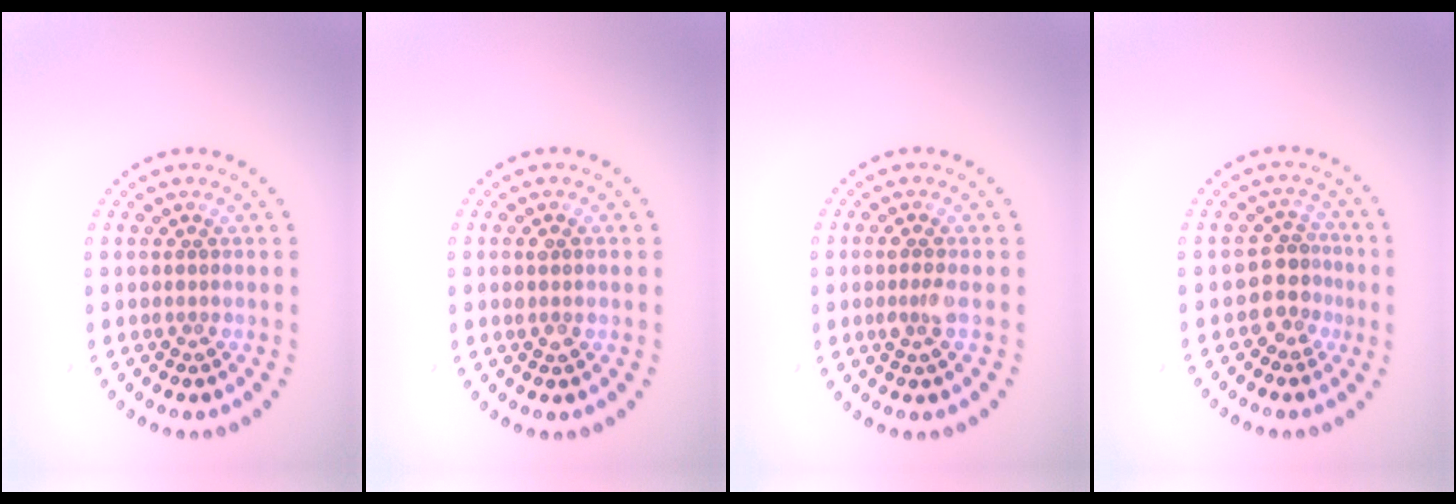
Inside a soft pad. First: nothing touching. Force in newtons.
{"total": 1.2, "press": 1.2, "slide": 0.3}
{"total": 1.6, "press": 1.3, "slide": 0.8}
{"total": 2.8, "press": 2.1, "slide": 1.9}